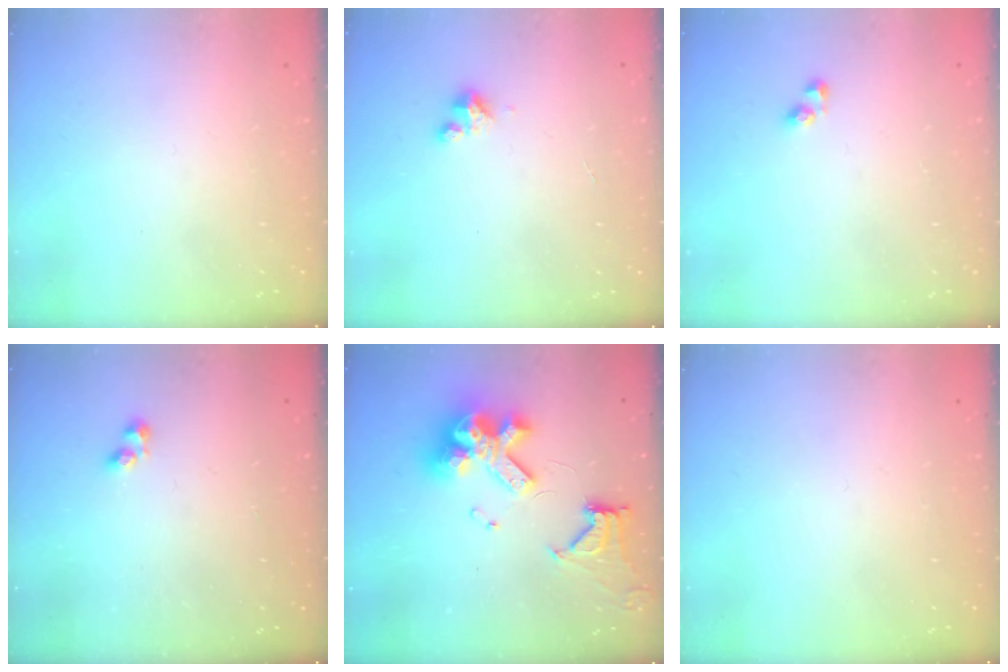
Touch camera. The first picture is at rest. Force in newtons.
{"total": 2.0, "press": 2.0, "slide": 0.3}
{"total": 3.6, "press": 3.6, "slide": 0.3}
{"total": 1.4, "press": 1.2, "slide": 0.7}
{"total": 16.2, "press": 16.1, "slide": 1.8}
{"total": 0.0}